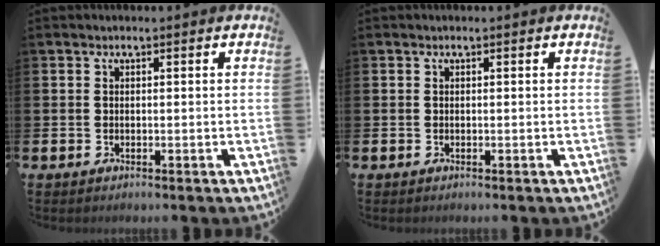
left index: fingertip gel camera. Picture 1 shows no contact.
{"total": 0.0}